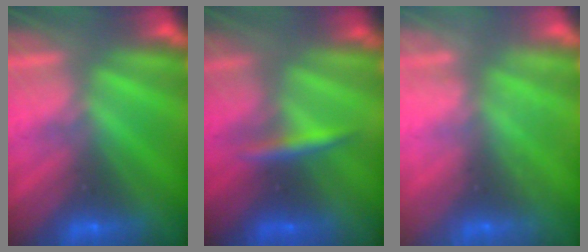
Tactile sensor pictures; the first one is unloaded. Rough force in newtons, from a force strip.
{"total": 2.4}
{"total": 2.1}